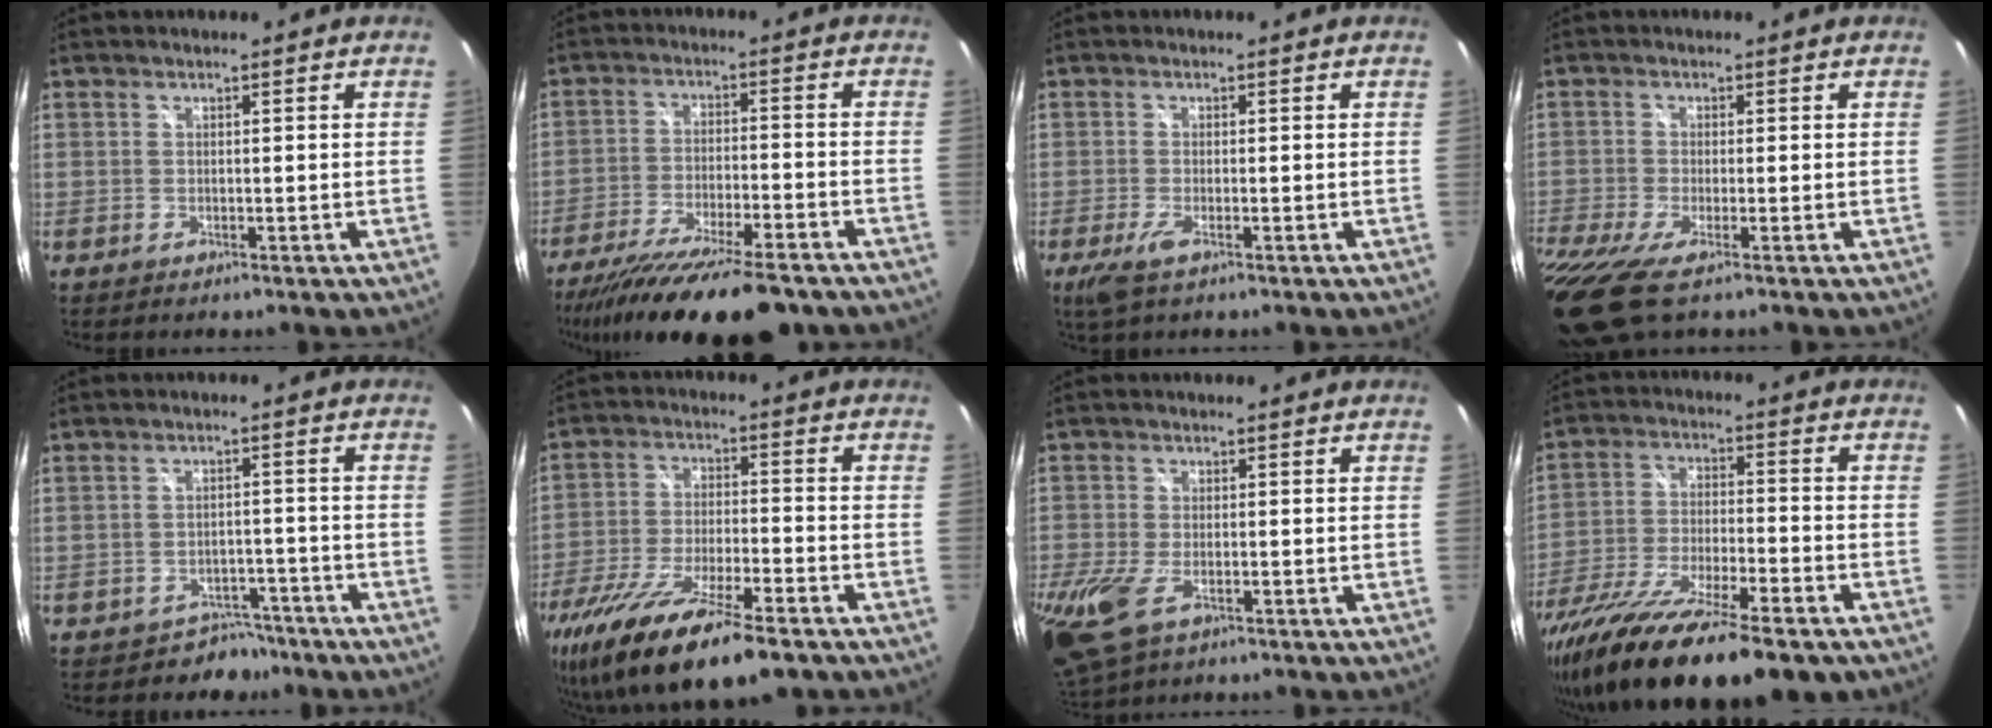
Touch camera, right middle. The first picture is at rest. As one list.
[{"total": 20.4, "force": [-16.4, 3.9, 11.5], "torque": [-0.218, -0.050, -0.259]}, {"total": 3.5, "force": [-1.9, 0.7, 2.9], "torque": [-0.063, -0.013, -0.035]}, {"total": 9.5, "force": [-6.0, 1.7, 7.2], "torque": [-0.170, -0.051, -0.114]}, {"total": 5.1, "force": [-3.9, 3.2, -0.2], "torque": [0.006, 0.026, -0.055]}, {"total": 19.4, "force": [-14.2, 4.4, 12.5], "torque": [-0.250, -0.056, -0.243]}, {"total": 13.8, "force": [-5.9, 7.7, 9.7], "torque": [-0.242, -0.048, -0.102]}, {"total": 25.0, "force": [-18.3, 6.1, 15.8], "torque": [-0.298, -0.075, -0.302]}]